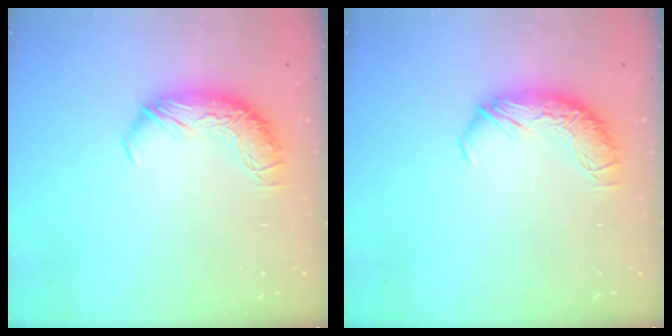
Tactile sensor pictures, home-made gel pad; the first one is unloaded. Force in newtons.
{"total": 0.0}